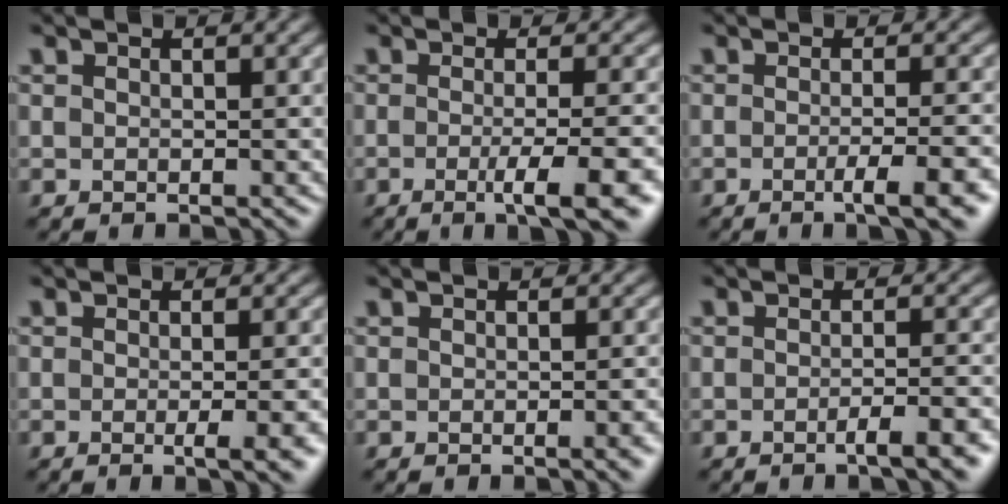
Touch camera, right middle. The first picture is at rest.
{"total": 5.4, "force": [-1.6, 1.1, 5.0], "torque": [-0.067, -0.008, -0.027]}
{"total": 4.2, "force": [-1.5, 0.9, 3.9], "torque": [-0.048, -0.002, -0.027]}
{"total": 4.4, "force": [-1.0, 1.4, 4.1], "torque": [-0.038, -0.005, -0.010]}
{"total": 2.0, "force": [-0.6, 0.6, 1.9], "torque": [-0.016, -0.001, -0.007]}
{"total": 3.5, "force": [-1.7, 0.9, 2.9], "torque": [-0.035, 0.003, -0.035]}